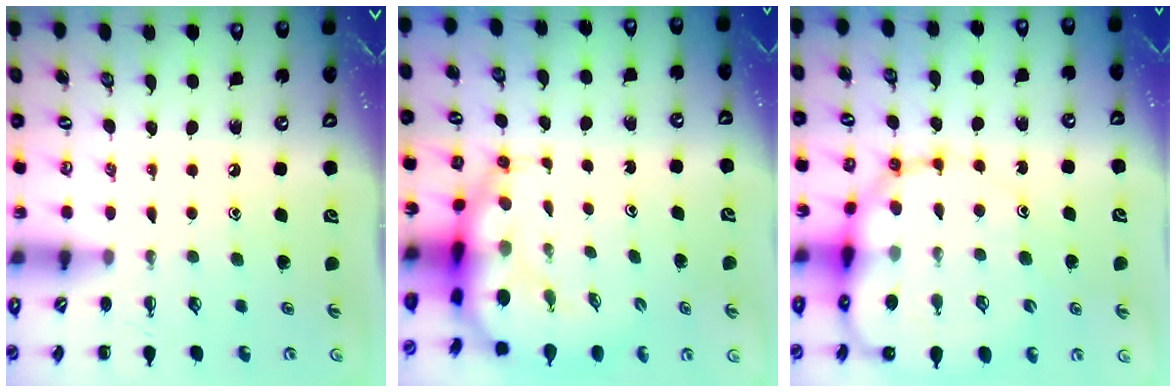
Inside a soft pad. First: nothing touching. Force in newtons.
{"total": 8.8, "press": 8.4, "slide": 2.6}
{"total": 14.1, "press": 13.6, "slide": 3.7}